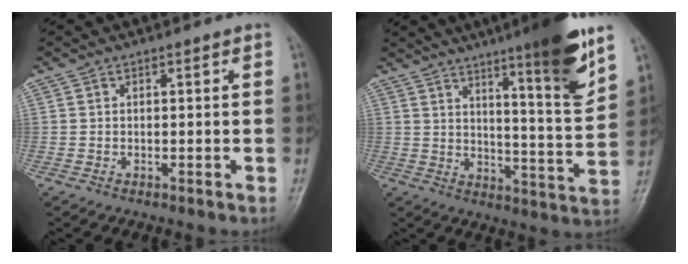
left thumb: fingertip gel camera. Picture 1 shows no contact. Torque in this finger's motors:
{"motor_torque": [2.44, 1.32, 1.58, -1.21, 0.33]}